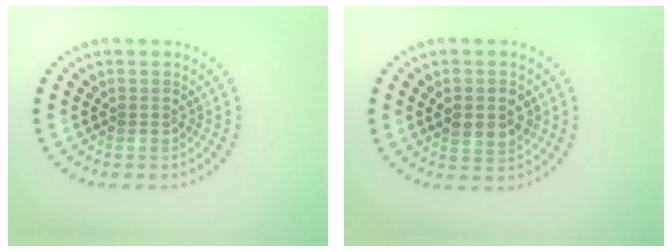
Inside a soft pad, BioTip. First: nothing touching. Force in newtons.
{"total": 3.3, "press": 3.3, "slide": 0.3}